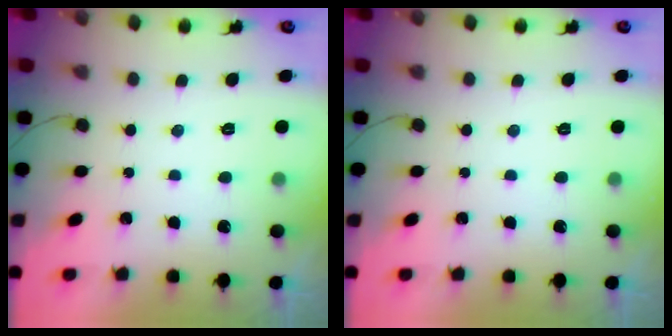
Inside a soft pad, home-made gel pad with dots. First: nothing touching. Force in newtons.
{"total": 0.0}